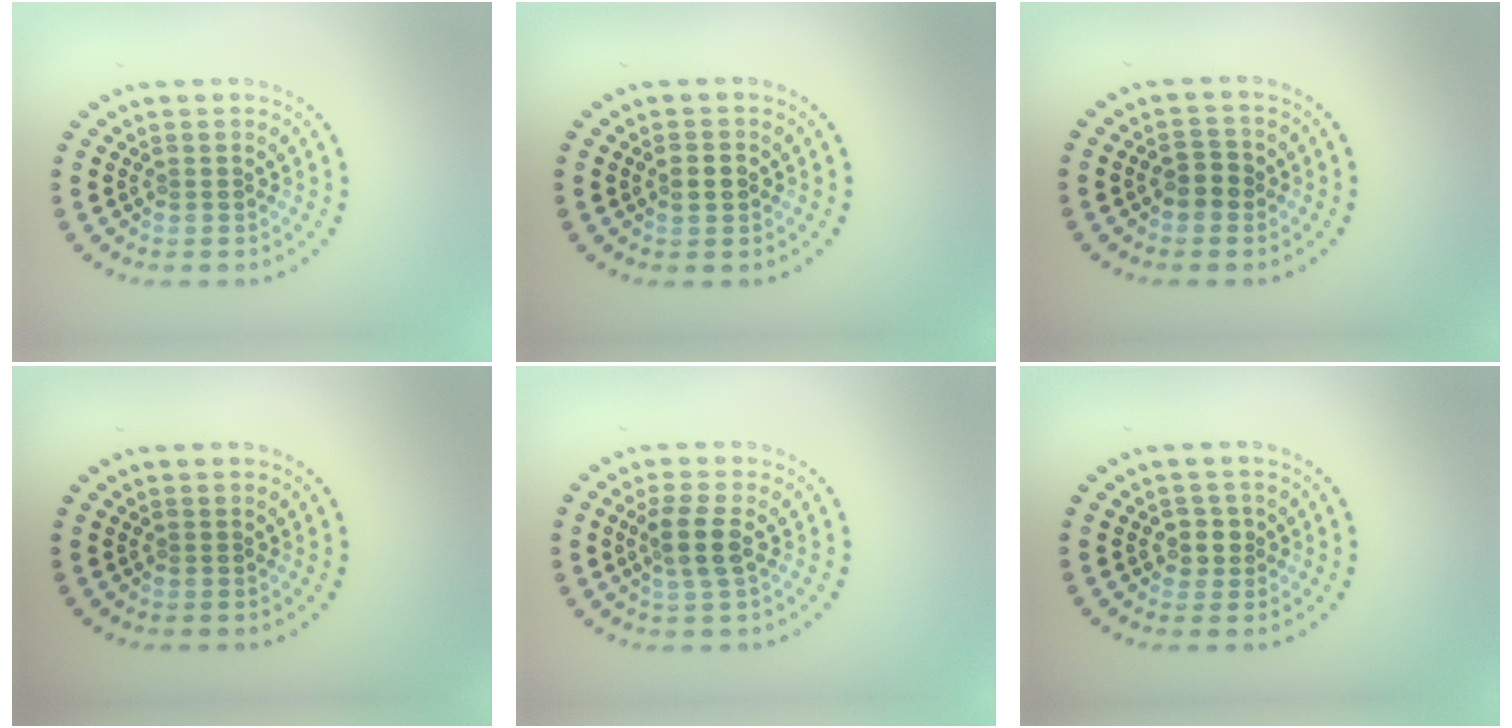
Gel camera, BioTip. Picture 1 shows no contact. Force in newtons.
{"total": 1.4, "press": 1.4, "slide": 0.2}
{"total": 1.4, "press": 1.3, "slide": 0.5}
{"total": 0.0}
{"total": 2.8, "press": 2.5, "slide": 1.3}
{"total": 1.7, "press": 1.5, "slide": 0.8}